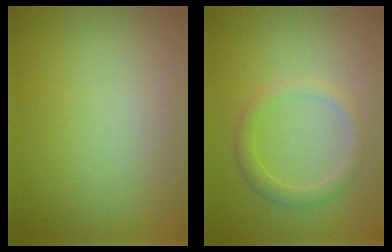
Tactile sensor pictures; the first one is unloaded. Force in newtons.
{"total": 1.8, "press": 1.8, "slide": 0.0}